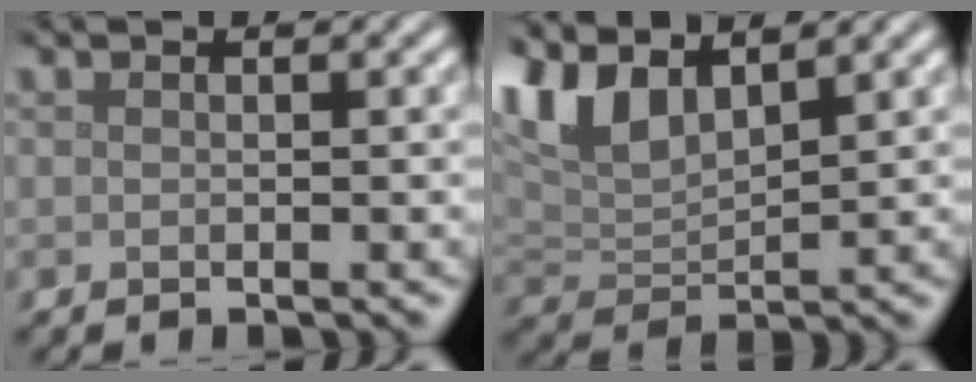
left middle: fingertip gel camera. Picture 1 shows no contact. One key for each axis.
{"total": 6.2, "fx": 3.8, "fy": 2.7, "fz": 4.1, "tx": -0.095, "ty": 0.010, "tz": 0.073}